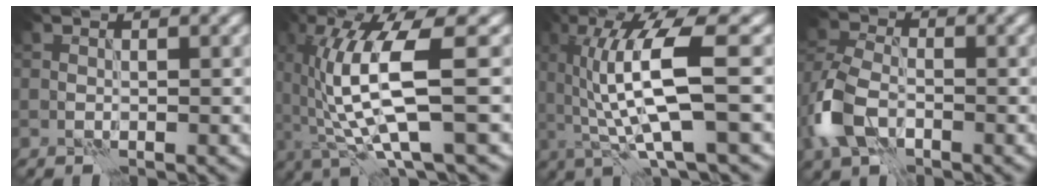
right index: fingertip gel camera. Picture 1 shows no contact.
{"total": 8.5, "force": [-0.6, 1.8, 8.3], "torque": [-0.171, 0.004, -0.008]}
{"total": 8.6, "force": [0.4, 1.9, 8.4], "torque": [-0.153, 0.000, 0.014]}
{"total": 6.2, "force": [-2.7, 3.7, 4.1], "torque": [-0.103, 0.002, -0.068]}